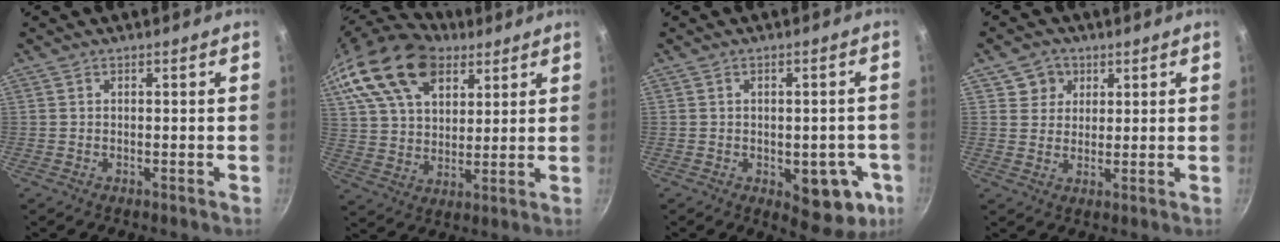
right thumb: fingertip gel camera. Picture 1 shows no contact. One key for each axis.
{"total": 22.1, "fx": 12.4, "fy": 13.1, "fz": 12.8, "tx": -0.229, "ty": -0.009, "tz": 0.223}
{"total": 11.0, "fx": -3.1, "fy": 5.8, "fz": 8.8, "tx": -0.060, "ty": 0.007, "tz": -0.030}
{"total": 4.9, "fx": 2.2, "fy": 4.3, "fz": 0.8, "tx": 0.023, "ty": 0.002, "tz": 0.035}